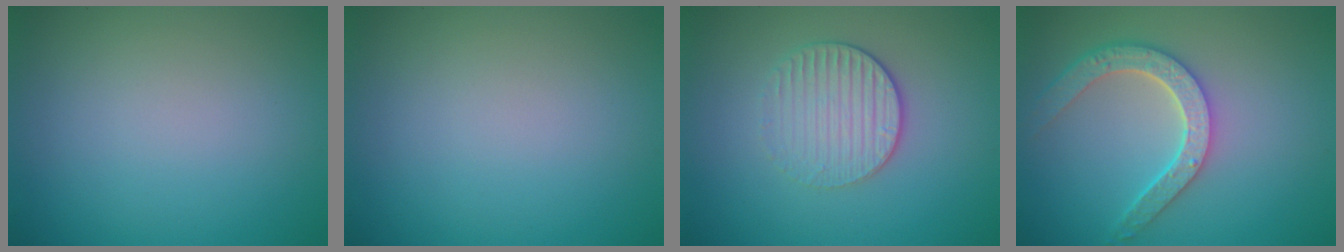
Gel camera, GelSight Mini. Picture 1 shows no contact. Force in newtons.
{"total": 0.0}
{"total": 3.1, "press": 2.7, "slide": 1.5}
{"total": 4.6, "press": 3.8, "slide": 2.7}